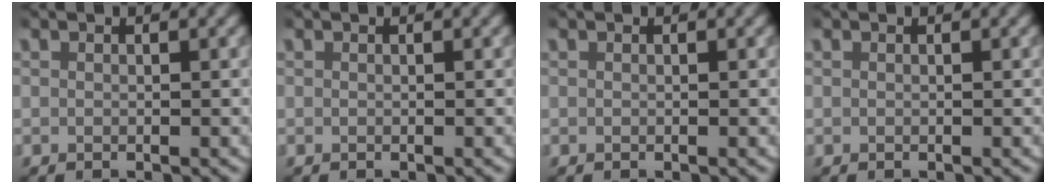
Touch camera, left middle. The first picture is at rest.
{"total": 0.0}
{"total": 0.0}
{"total": 0.0}